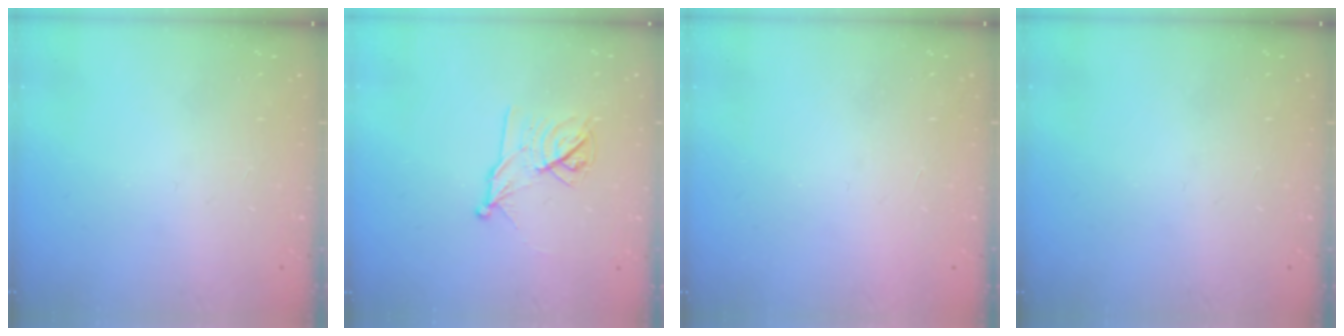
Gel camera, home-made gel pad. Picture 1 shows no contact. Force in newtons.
{"total": 11.3, "press": 11.3, "slide": 0.5}
{"total": 1.6, "press": 1.6, "slide": 0.1}
{"total": 0.0}